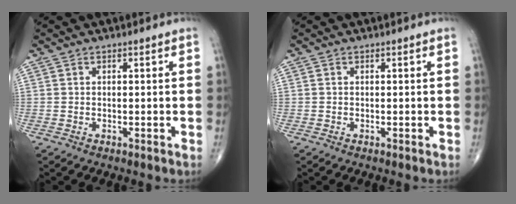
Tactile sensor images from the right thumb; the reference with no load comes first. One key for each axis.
{"total": 0.0}